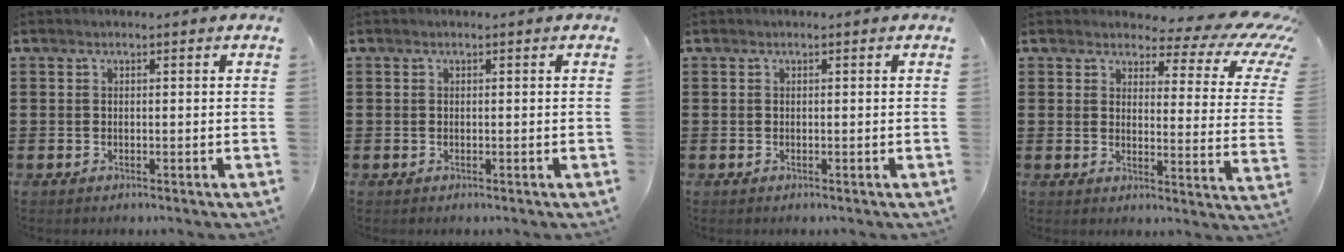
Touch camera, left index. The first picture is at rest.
{"total": 0.0}
{"total": 0.0}
{"total": 5.3, "force": [3.8, 1.6, 3.3], "torque": [-0.061, -0.028, 0.057]}